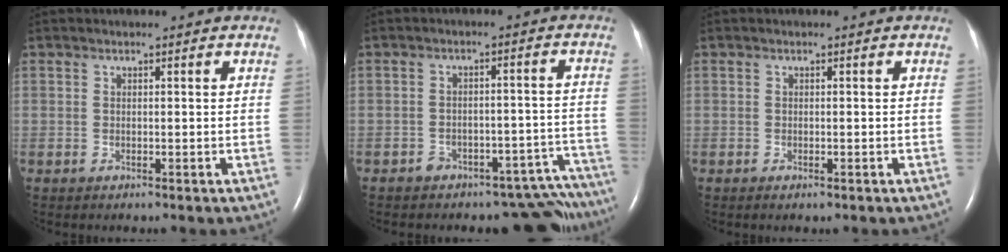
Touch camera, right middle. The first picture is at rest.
{"total": 12.3, "force": [-11.5, 4.2, 0.9], "torque": [0.019, 0.055, -0.135]}
{"total": 0.8, "force": [-0.5, 0.2, 0.6], "torque": [-0.011, -0.002, -0.004]}